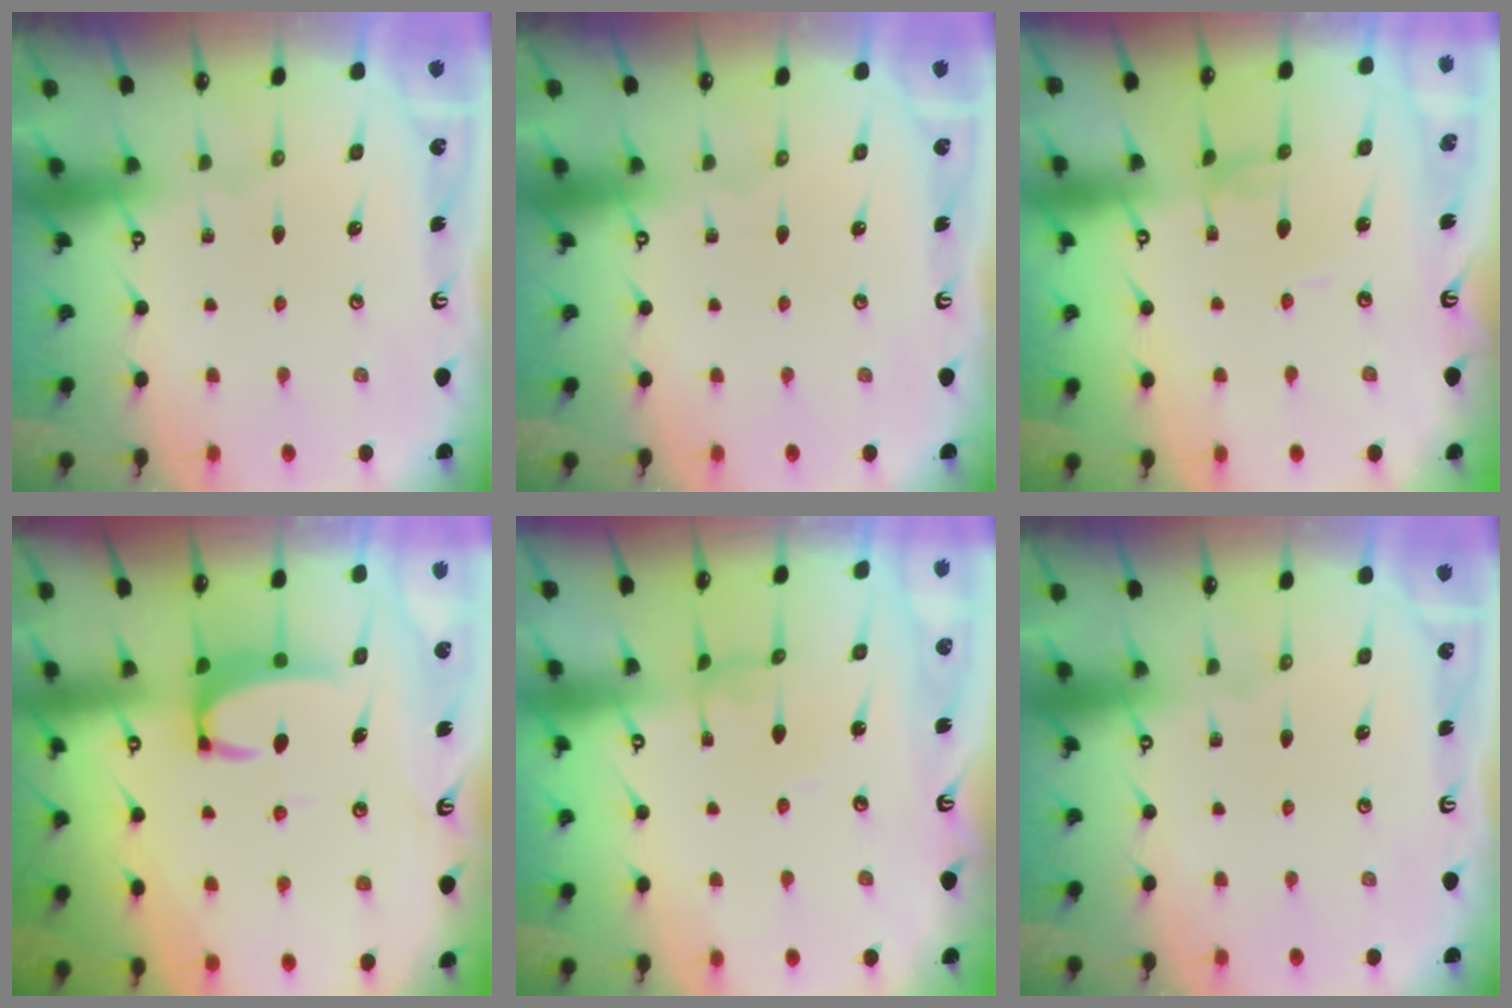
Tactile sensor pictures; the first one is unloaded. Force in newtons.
{"total": 0.0}
{"total": 2.6, "press": 2.6, "slide": 0.0}
{"total": 3.9, "press": 3.9, "slide": 0.3}
{"total": 1.4, "press": 1.4, "slide": 0.1}
{"total": 0.0}